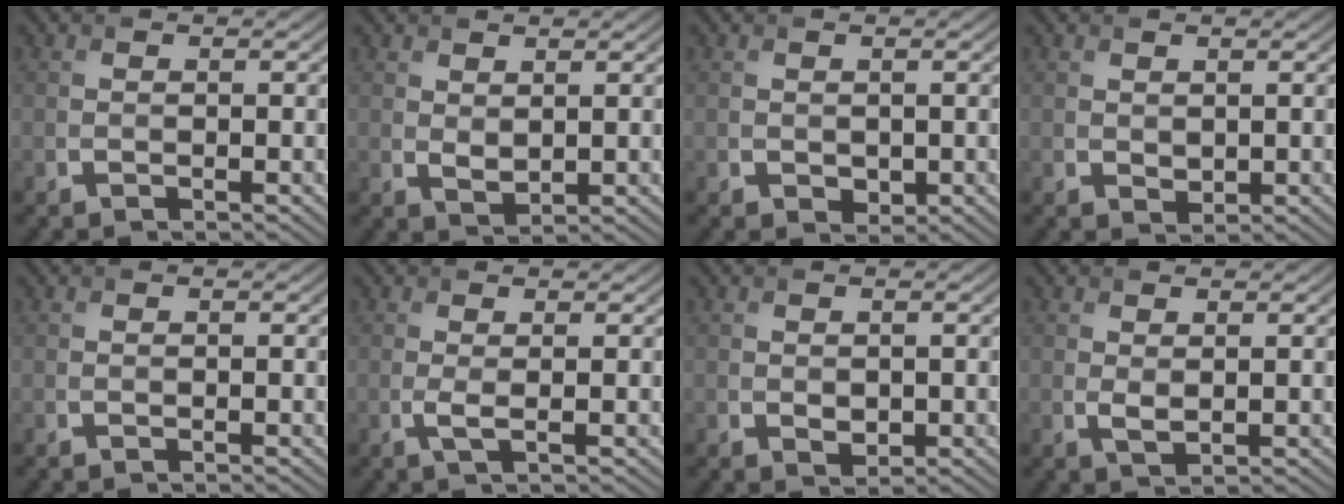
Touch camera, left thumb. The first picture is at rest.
{"total": 1.8, "force": [1.1, 0.8, 1.1], "torque": [-0.025, -0.007, 0.026]}
{"total": 1.0, "force": [0.1, 0.8, 0.6], "torque": [-0.013, -0.007, 0.006]}
{"total": 1.1, "force": [0.6, 0.7, 0.5], "torque": [-0.012, -0.006, 0.017]}
{"total": 0.0}
{"total": 1.5, "force": [0.1, 0.3, 1.5], "torque": [-0.033, 0.002, -0.001]}
{"total": 1.2, "force": [0.1, 0.9, 0.8], "torque": [-0.017, -0.007, 0.007]}
{"total": 1.3, "force": [0.6, 0.5, 1.1], "torque": [-0.027, -0.005, 0.016]}